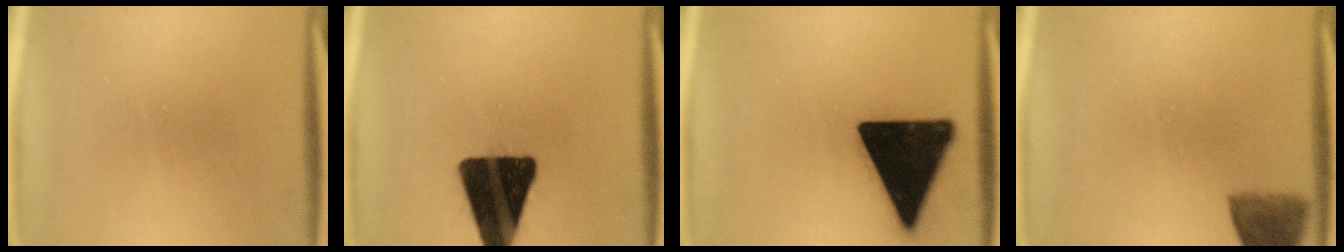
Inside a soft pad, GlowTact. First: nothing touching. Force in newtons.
{"total": 19.3}
{"total": 19.0}
{"total": 5.2}